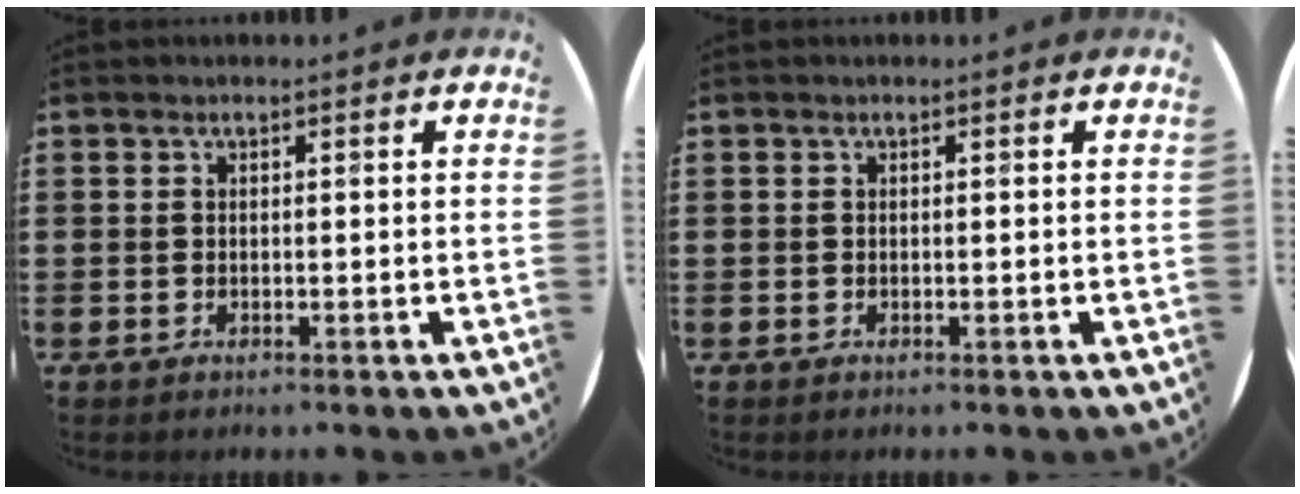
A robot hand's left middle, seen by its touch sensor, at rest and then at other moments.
{"total": 0.0}